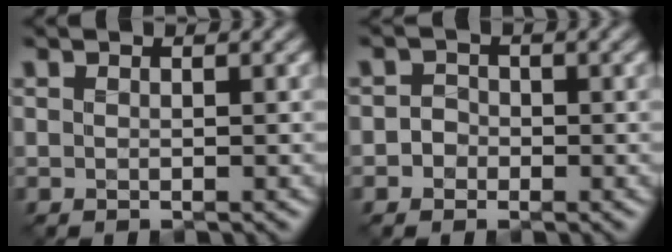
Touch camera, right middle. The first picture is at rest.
{"total": 1.7, "force": [-0.5, 1.5, 0.5], "torque": [0.014, 0.005, -0.021]}